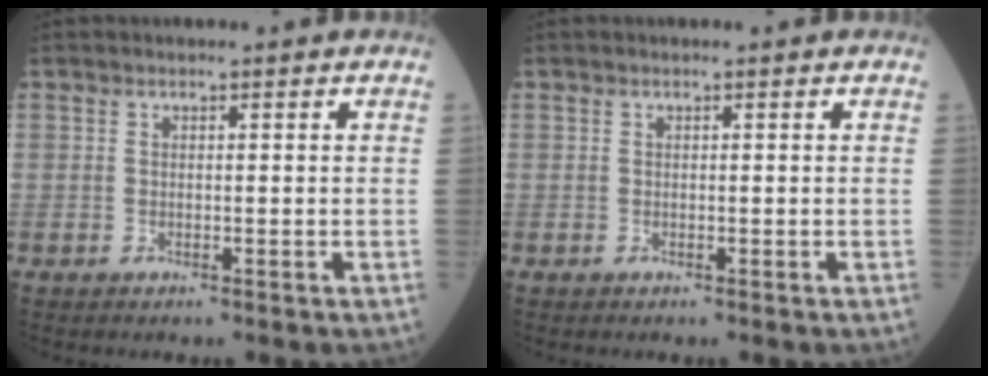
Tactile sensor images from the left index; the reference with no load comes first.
{"total": 0.0}